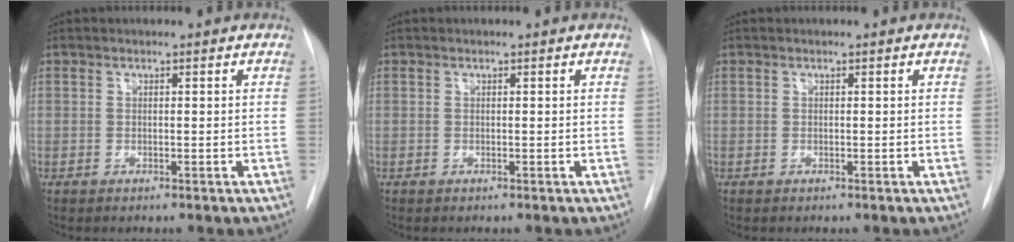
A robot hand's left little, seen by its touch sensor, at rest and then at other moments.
{"total": 0.0}
{"total": 0.0}